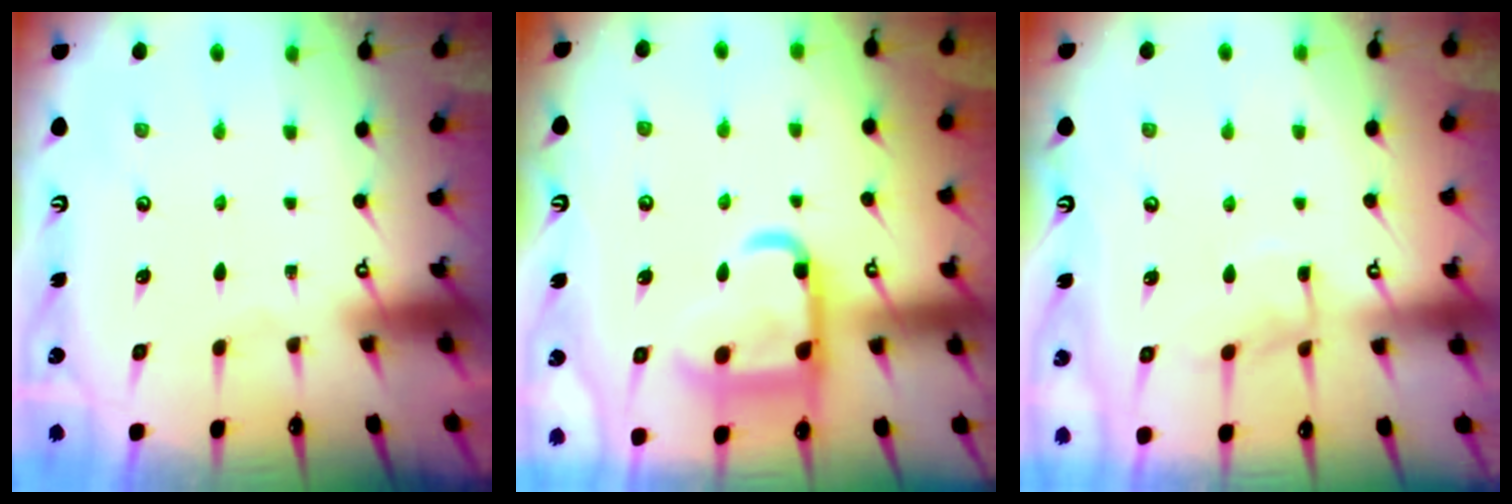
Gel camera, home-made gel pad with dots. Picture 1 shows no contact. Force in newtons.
{"total": 16.3, "press": 16.3, "slide": 1.6}
{"total": 7.1, "press": 7.0, "slide": 0.6}